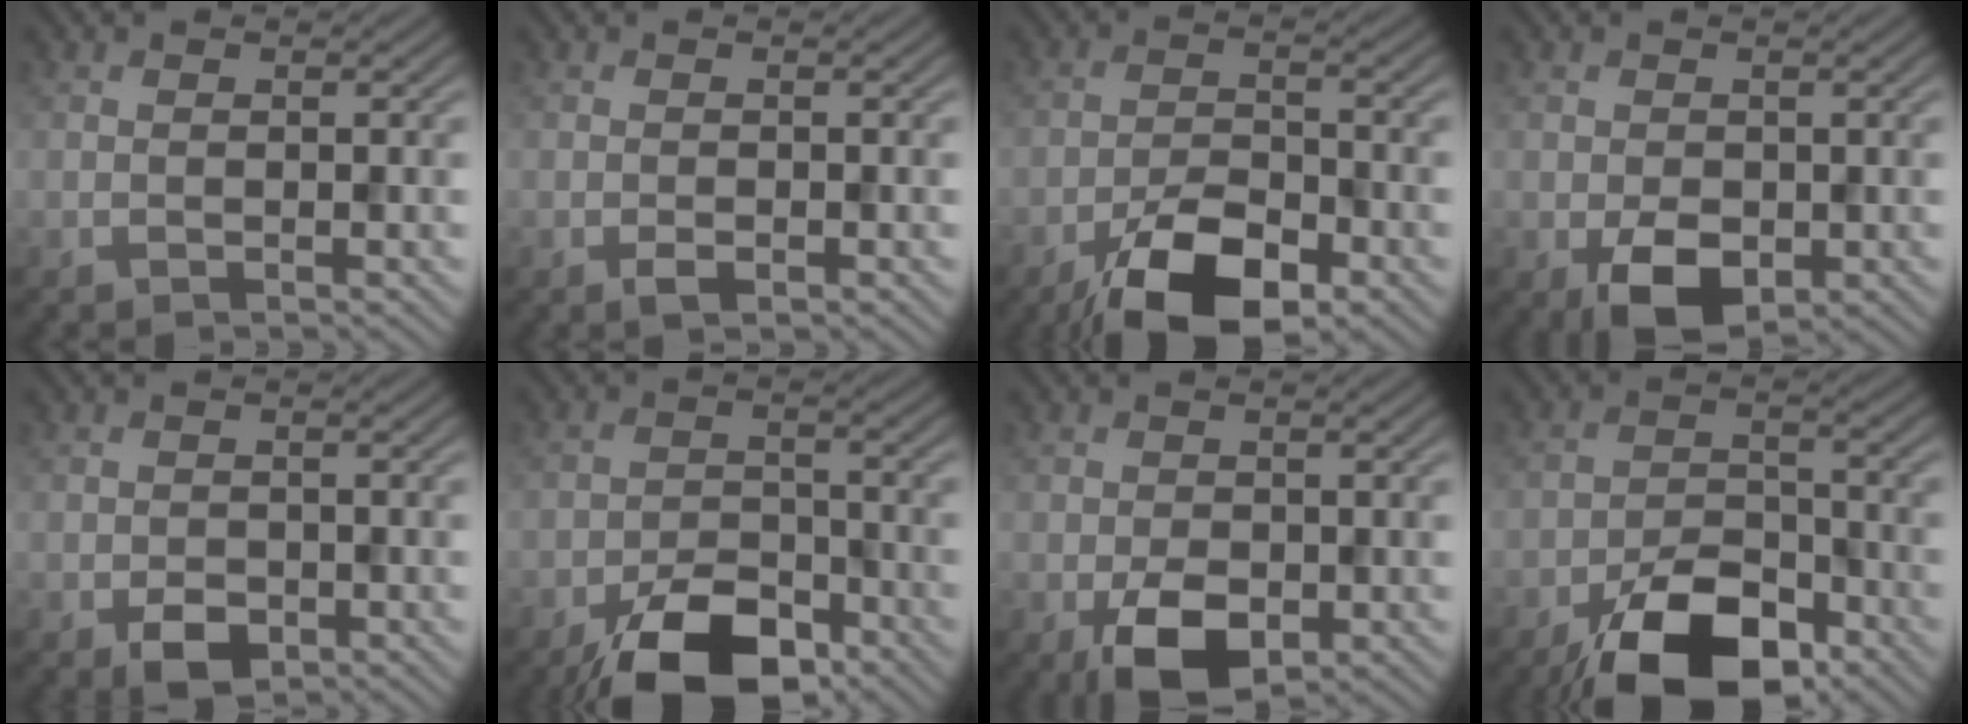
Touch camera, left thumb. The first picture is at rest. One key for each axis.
{"total": 1.1, "fx": -0.6, "fy": 0.5, "fz": 0.8, "tx": -0.016, "ty": -0.002, "tz": -0.011}
{"total": 9.2, "fx": -5.7, "fy": 3.7, "fz": 6.2, "tx": -0.105, "ty": -0.004, "tz": -0.106}
{"total": 4.9, "fx": -1.5, "fy": 3.3, "fz": 3.3, "tx": -0.069, "ty": -0.015, "tz": -0.028}
{"total": 2.8, "fx": -1.2, "fy": 2.0, "fz": 1.6, "tx": -0.030, "ty": -0.012, "tz": -0.022}
{"total": 9.1, "fx": -6.2, "fy": 4.2, "fz": 5.3, "tx": -0.085, "ty": -0.006, "tz": -0.116}
{"total": 5.5, "fx": -1.9, "fy": 3.5, "fz": 3.8, "tx": -0.075, "ty": -0.017, "tz": -0.035}
{"total": 11.0, "fx": -7.2, "fy": 5.0, "fz": 6.7, "tx": -0.111, "ty": -0.008, "tz": -0.132}